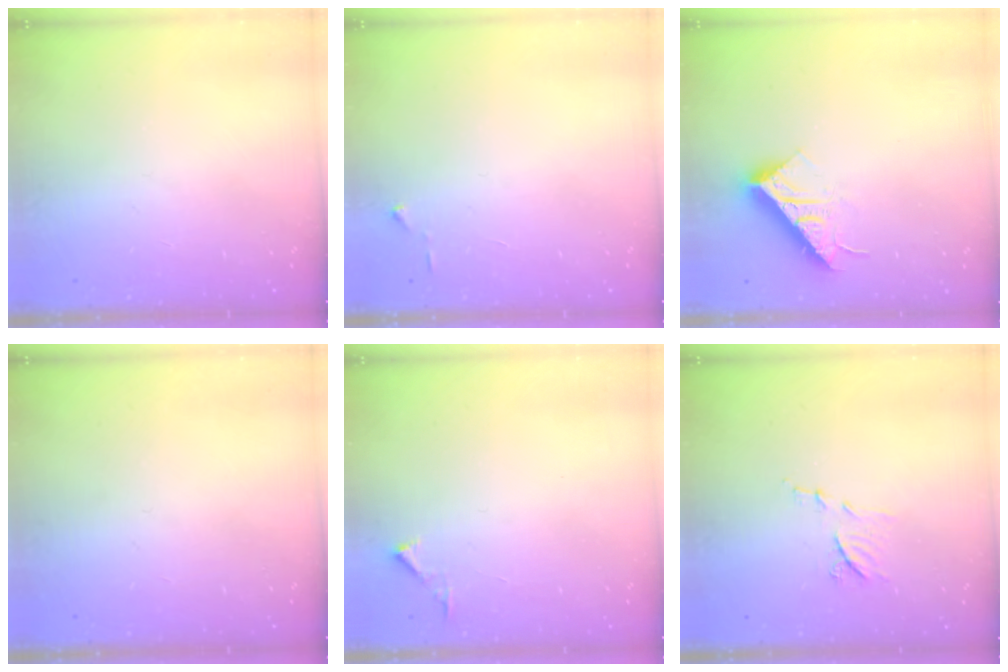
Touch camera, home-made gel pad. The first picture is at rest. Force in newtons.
{"total": 3.0, "press": 2.9, "slide": 0.4}
{"total": 14.2, "press": 14.1, "slide": 0.5}
{"total": 0.0}
{"total": 2.8, "press": 2.8, "slide": 0.3}
{"total": 6.9, "press": 6.9, "slide": 0.5}